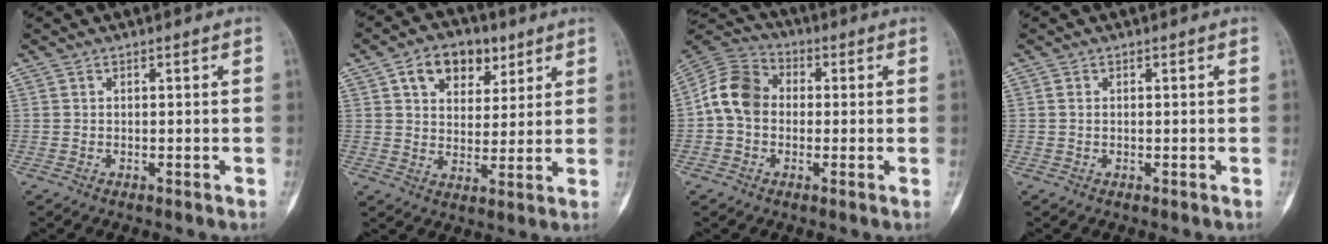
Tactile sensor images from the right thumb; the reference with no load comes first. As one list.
[{"total": 10.7, "force": [5.2, 7.2, 6.0], "torque": [-0.058, -0.014, 0.082]}, {"total": 10.2, "force": [-0.2, 8.1, 6.2], "torque": [-0.106, 0.029, -0.020]}, {"total": 0.6, "force": [0.1, 0.4, 0.4], "torque": [-0.013, 0.001, 0.004]}]